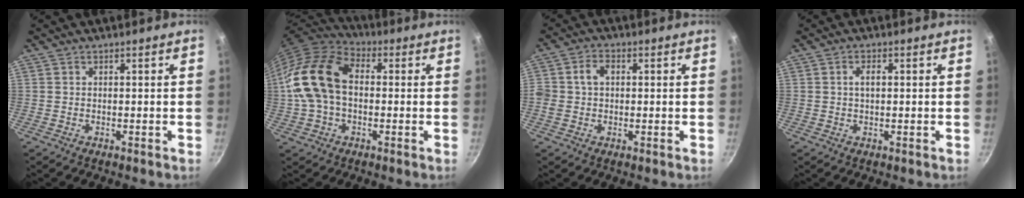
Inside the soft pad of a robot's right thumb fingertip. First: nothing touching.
{"total": 15.3, "force": [0.2, 10.6, 11.0], "torque": [-0.192, 0.032, -0.013]}
{"total": 4.2, "force": [0.5, 3.2, 2.6], "torque": [-0.035, 0.008, 0.002]}
{"total": 2.2, "force": [0.3, 1.1, 1.9], "torque": [-0.033, 0.004, 0.004]}